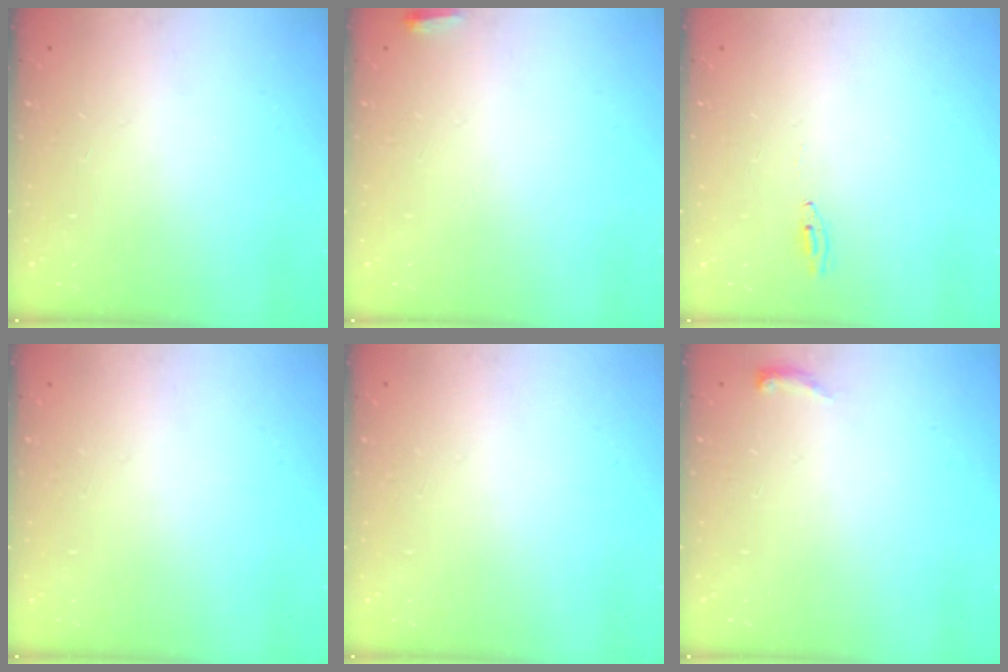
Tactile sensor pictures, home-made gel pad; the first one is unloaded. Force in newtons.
{"total": 2.7, "press": 2.6, "slide": 0.9}
{"total": 2.0, "press": 2.0, "slide": 0.2}
{"total": 0.0}
{"total": 0.0}
{"total": 6.9, "press": 2.8, "slide": 6.3}